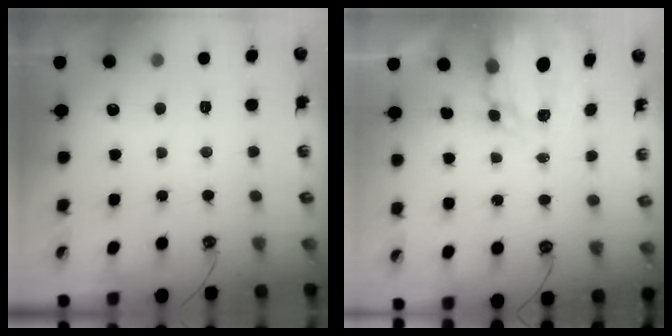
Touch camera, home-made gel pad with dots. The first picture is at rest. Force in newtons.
{"total": 4.0, "press": 4.0, "slide": 0.1}